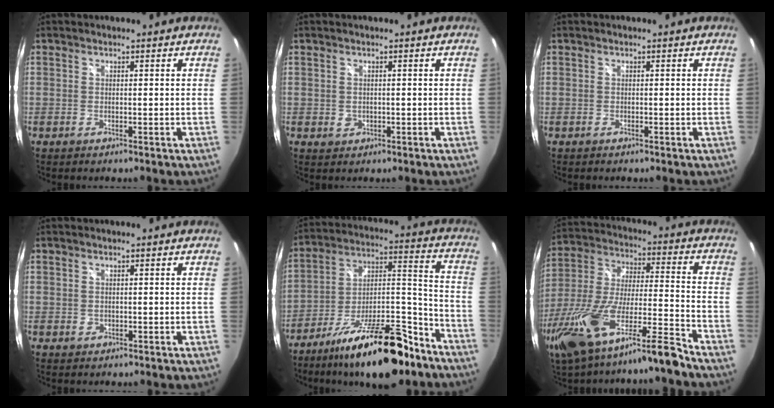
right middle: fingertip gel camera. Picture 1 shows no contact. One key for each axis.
{"total": 1.4, "fx": -0.1, "fy": 1.3, "fz": 0.5, "tx": -0.003, "ty": -0.001, "tz": -0.001}
{"total": 0.0}
{"total": 0.7, "fx": 0.0, "fy": 0.7, "fz": 0.2, "tx": 0.002, "ty": -0.001, "tz": 0.000}
{"total": 22.9, "fx": -16.1, "fy": 7.0, "fz": 14.8, "tx": -0.242, "ty": 0.002, "tz": -0.250}
{"total": 20.0, "fx": -14.7, "fy": 1.9, "fz": 13.5, "tx": -0.270, "ty": -0.037, "tz": -0.262}